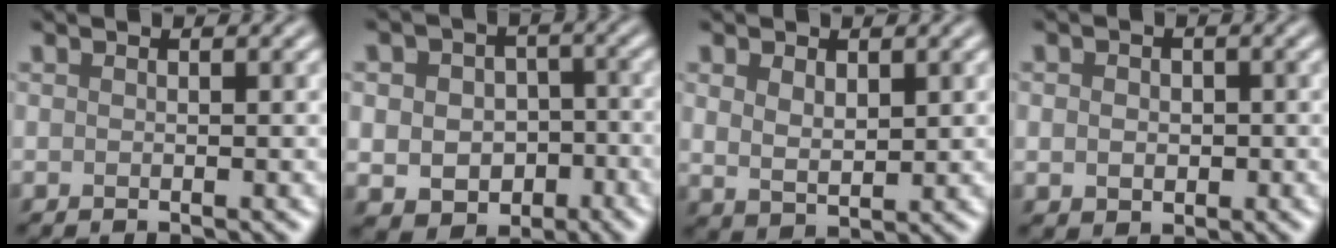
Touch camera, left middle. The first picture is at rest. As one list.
[{"total": 6.3, "force": [-1.1, 5.1, 3.7], "torque": [-0.048, -0.008, -0.023]}, {"total": 2.8, "force": [1.1, 1.7, 1.9], "torque": [-0.041, -0.006, 0.026]}, {"total": 2.1, "force": [0.0, 1.8, 1.1], "torque": [-0.011, 0.001, -0.004]}]